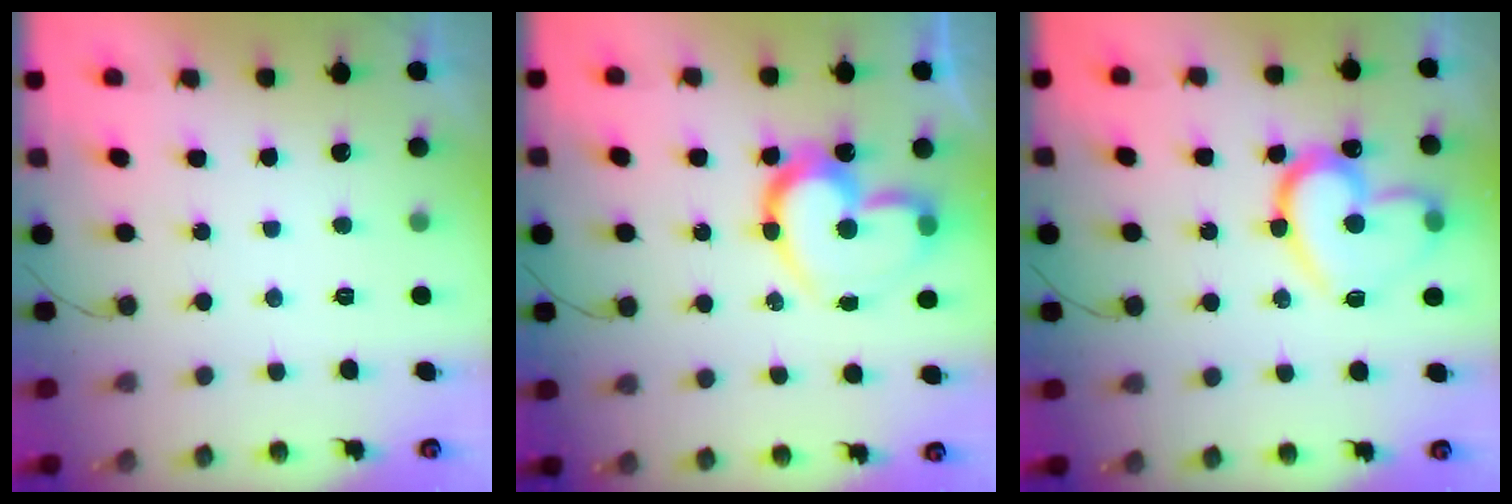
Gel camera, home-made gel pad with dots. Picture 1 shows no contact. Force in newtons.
{"total": 17.3, "press": 17.3, "slide": 1.3}
{"total": 18.6, "press": 18.5, "slide": 2.0}